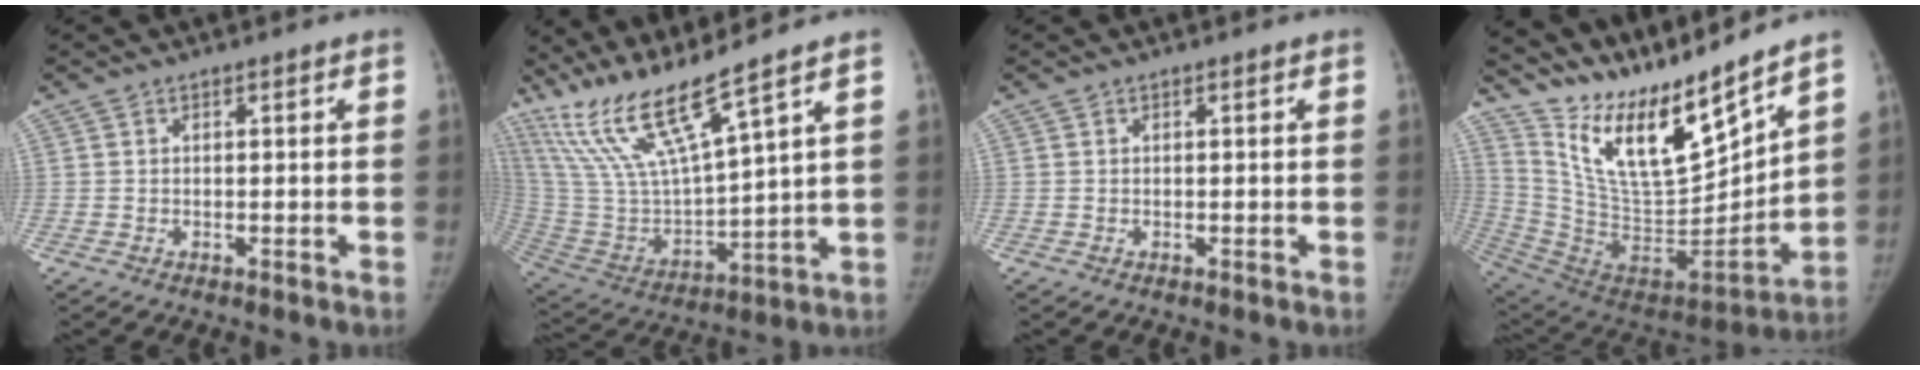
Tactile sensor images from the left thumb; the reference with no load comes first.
{"total": 15.9, "force": [12.4, 0.5, 9.9], "torque": [-0.192, -0.065, 0.262]}
{"total": 0.0}
{"total": 22.0, "force": [17.6, 4.5, 12.4], "torque": [-0.167, -0.115, 0.329]}